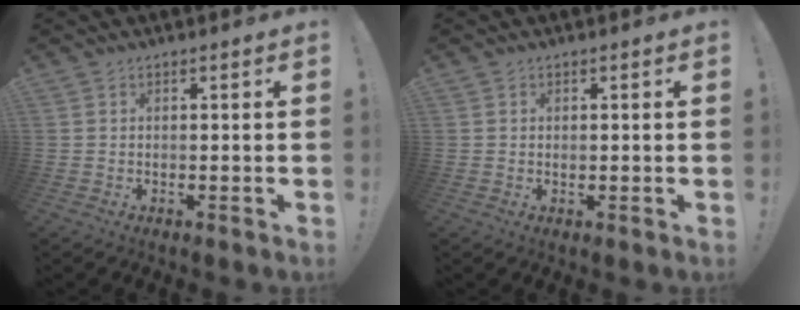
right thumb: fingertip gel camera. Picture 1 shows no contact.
{"total": 0.6, "force": [0.1, 0.6, 0.1], "torque": [-0.002, 0.002, 0.003]}